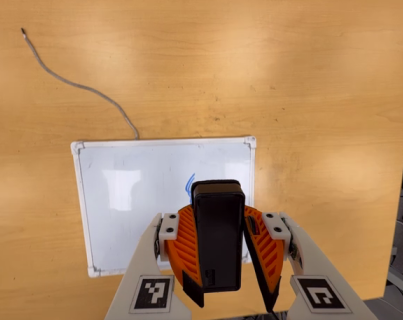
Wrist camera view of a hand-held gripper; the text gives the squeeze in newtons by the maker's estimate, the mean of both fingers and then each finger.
{"total": 7.4, "left": 8.0, "right": 6.7}